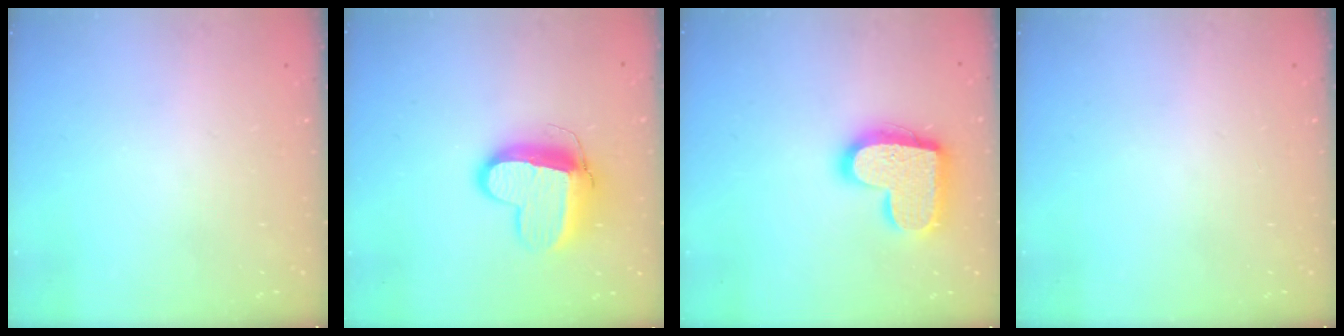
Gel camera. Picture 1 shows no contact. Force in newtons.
{"total": 12.7, "press": 12.6, "slide": 1.4}
{"total": 18.5, "press": 18.5, "slide": 1.0}
{"total": 0.0}